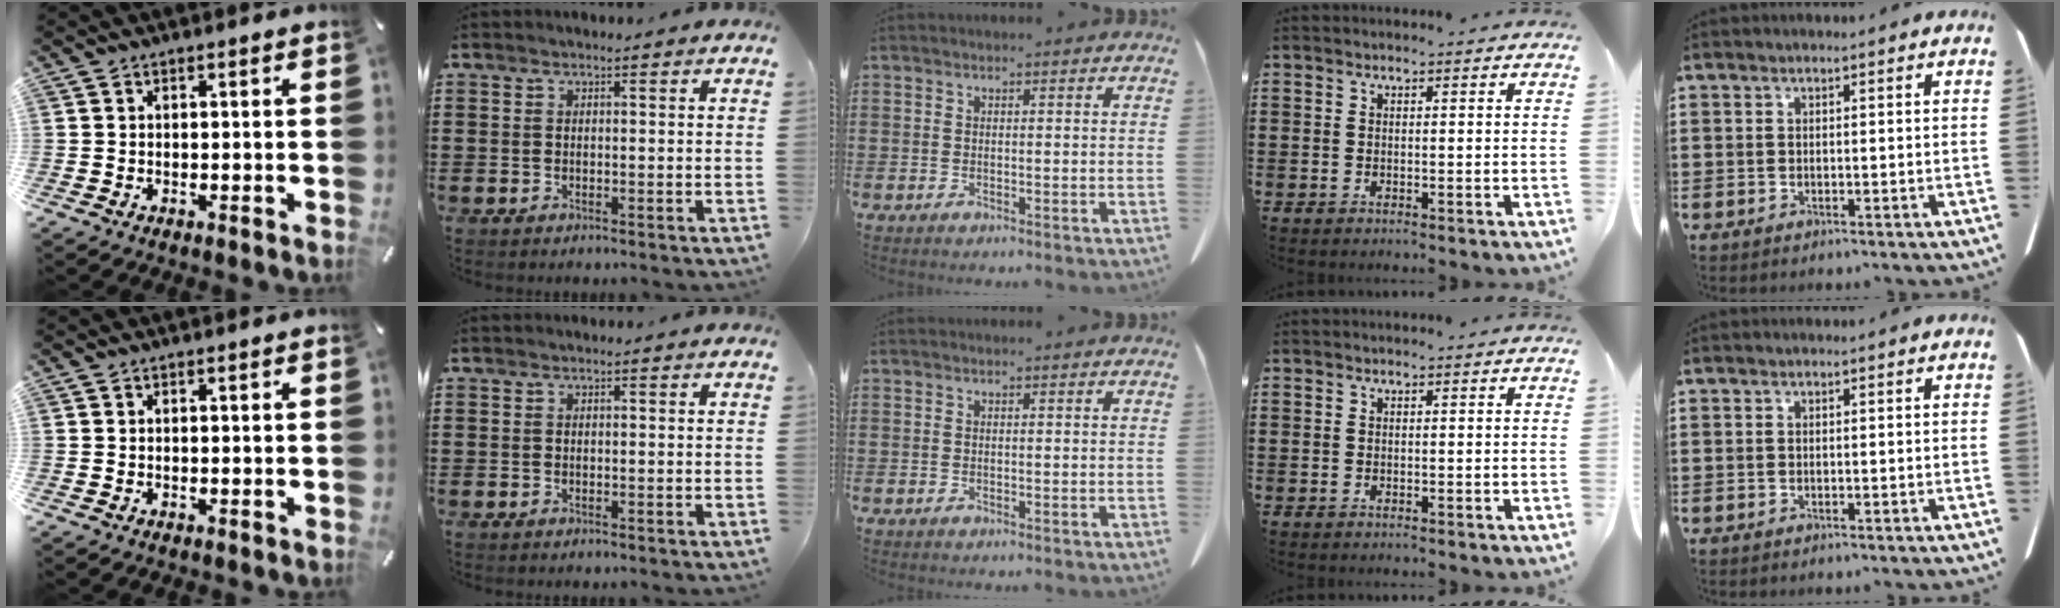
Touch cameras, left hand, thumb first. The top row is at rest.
{}